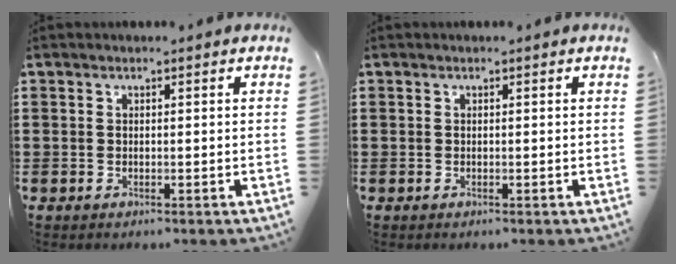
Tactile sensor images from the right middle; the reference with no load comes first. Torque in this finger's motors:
{"motor_torque": [-0.14, -0.69, 0.08, 0.01]}